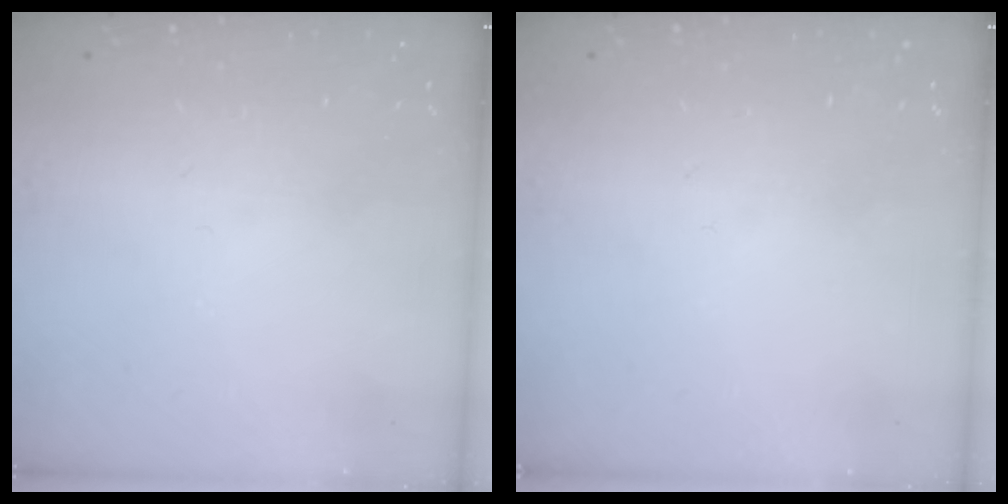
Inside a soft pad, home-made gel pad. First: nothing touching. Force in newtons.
{"total": 0.0}